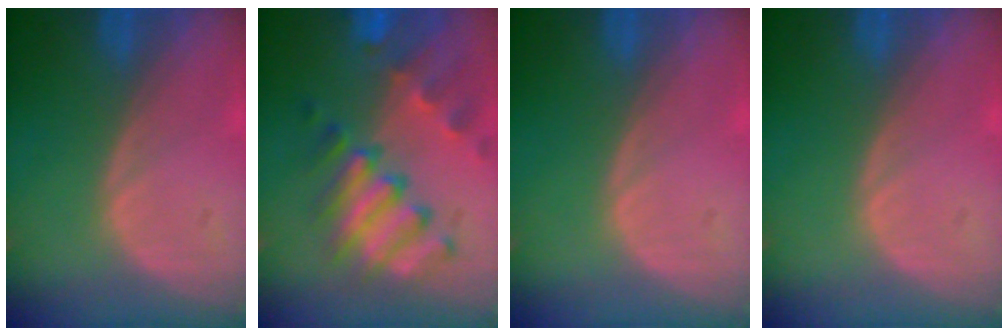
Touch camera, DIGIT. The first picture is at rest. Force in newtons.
{"total": 10.1, "press": 8.8, "slide": 4.8}
{"total": 0.0}
{"total": 0.0}